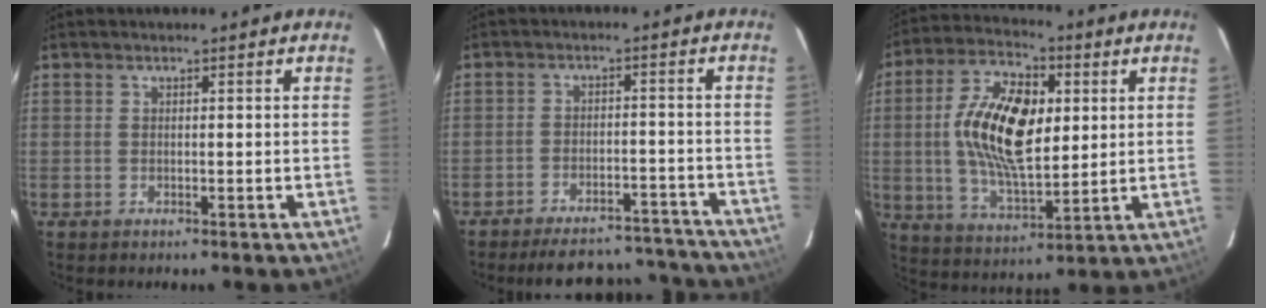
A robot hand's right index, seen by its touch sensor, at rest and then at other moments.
{"total": 18.6, "force": [-17.0, 5.3, 5.2], "torque": [-0.108, 0.032, -0.204]}
{"total": 16.8, "force": [2.4, 8.4, 14.4], "torque": [-0.277, 0.013, 0.044]}